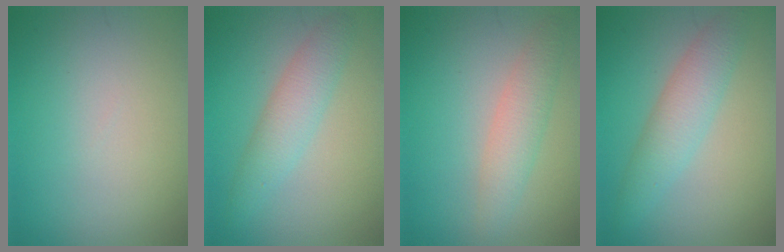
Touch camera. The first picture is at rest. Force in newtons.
{"total": 3.3, "press": 3.3, "slide": 0.1}
{"total": 2.8, "press": 2.8, "slide": 0.1}
{"total": 3.8, "press": 3.8, "slide": 0.2}